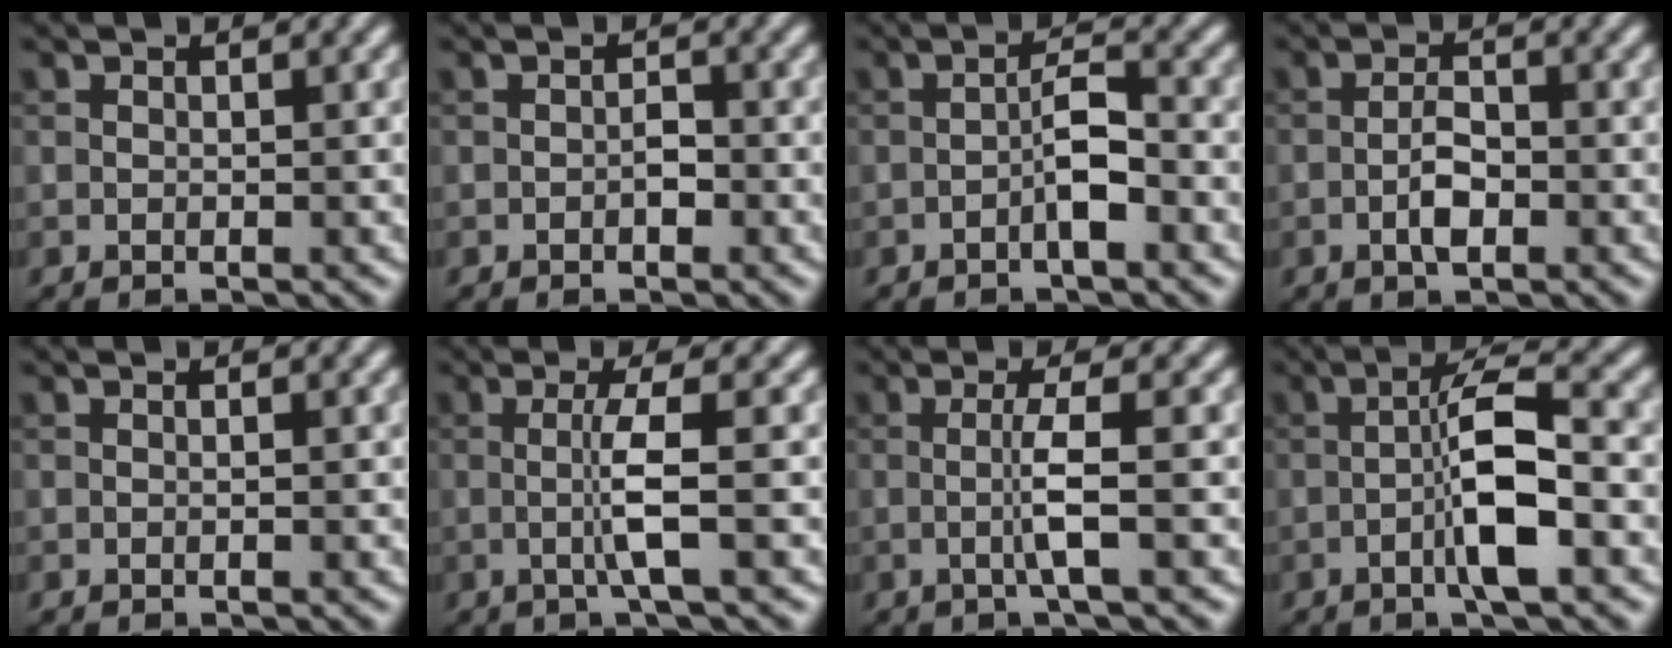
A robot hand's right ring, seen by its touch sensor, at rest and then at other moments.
{"total": 1.1, "force": [-0.3, 0.6, 0.8], "torque": [-0.012, 0.002, -0.006]}
{"total": 2.6, "force": [-0.9, 0.6, 2.4], "torque": [-0.041, 0.008, -0.019]}
{"total": 2.5, "force": [-0.8, 1.0, 2.1], "torque": [-0.039, 0.001, -0.019]}
{"total": 0.0}
{"total": 3.4, "force": [-0.1, 0.4, 3.4], "torque": [-0.064, -0.006, -0.005]}
{"total": 2.9, "force": [-0.1, 0.3, 2.9], "torque": [-0.057, -0.007, -0.007]}
{"total": 5.6, "force": [-1.2, 1.0, 5.4], "torque": [-0.096, 0.014, -0.027]}